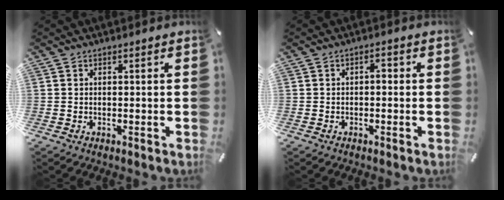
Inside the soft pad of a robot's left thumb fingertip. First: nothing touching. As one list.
[{"total": 1.6, "force": [-0.5, 0.8, 1.2], "torque": [-0.027, 0.008, -0.013]}]